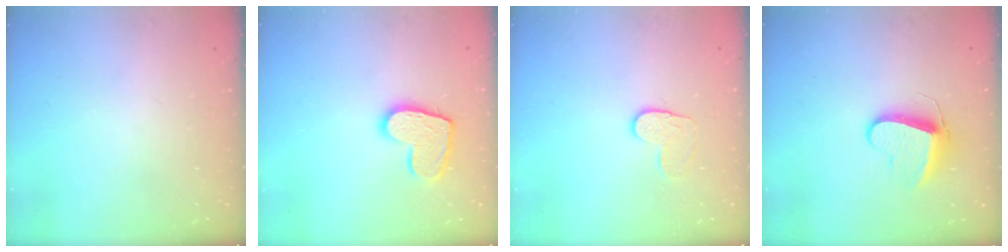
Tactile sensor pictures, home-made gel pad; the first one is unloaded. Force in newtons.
{"total": 11.6, "press": 11.6, "slide": 0.8}
{"total": 4.9, "press": 4.8, "slide": 0.5}
{"total": 10.3, "press": 10.2, "slide": 0.9}